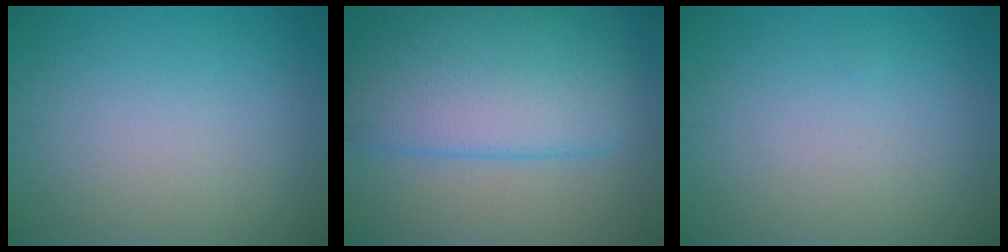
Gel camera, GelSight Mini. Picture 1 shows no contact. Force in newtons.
{"total": 8.5, "press": 8.5, "slide": 0.3}
{"total": 0.0}